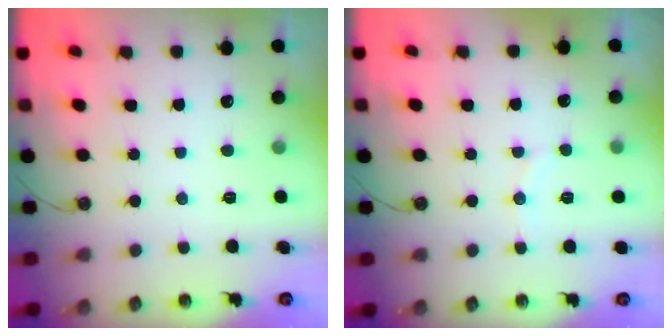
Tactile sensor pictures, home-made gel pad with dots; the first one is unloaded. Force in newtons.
{"total": 4.4, "press": 4.2, "slide": 1.2}